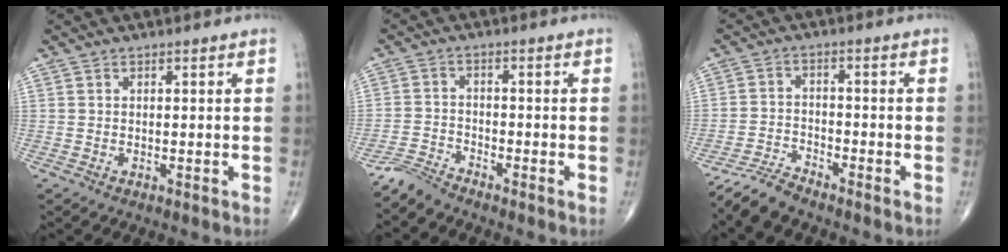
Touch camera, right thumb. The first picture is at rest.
{"total": 3.3, "force": [-3.3, 0.1, 0.1], "torque": [-0.004, 0.002, -0.075]}
{"total": 4.6, "force": [-4.5, 0.4, 1.0], "torque": [-0.022, 0.014, -0.093]}